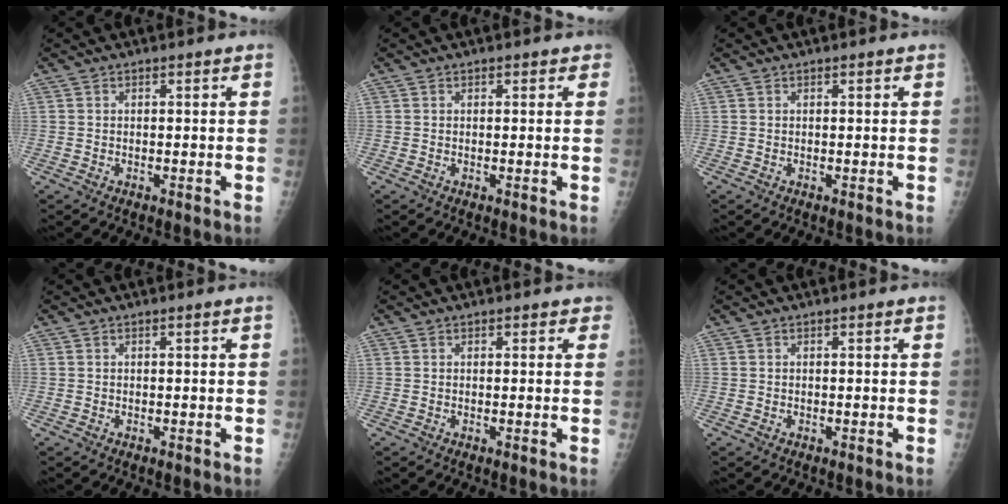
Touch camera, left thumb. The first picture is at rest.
{"total": 1.2, "force": [0.8, 0.9, 0.3], "torque": [0.016, -0.001, 0.003]}
{"total": 0.0}
{"total": 0.0}
{"total": 1.6, "force": [1.0, 1.2, 0.4], "torque": [0.021, -0.002, 0.004]}
{"total": 0.0}